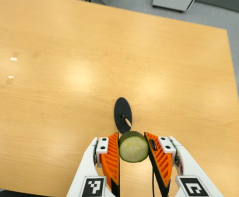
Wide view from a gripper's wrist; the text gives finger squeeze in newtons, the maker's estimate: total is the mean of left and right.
{"total": 9.9, "left": 9.3, "right": 10.6}